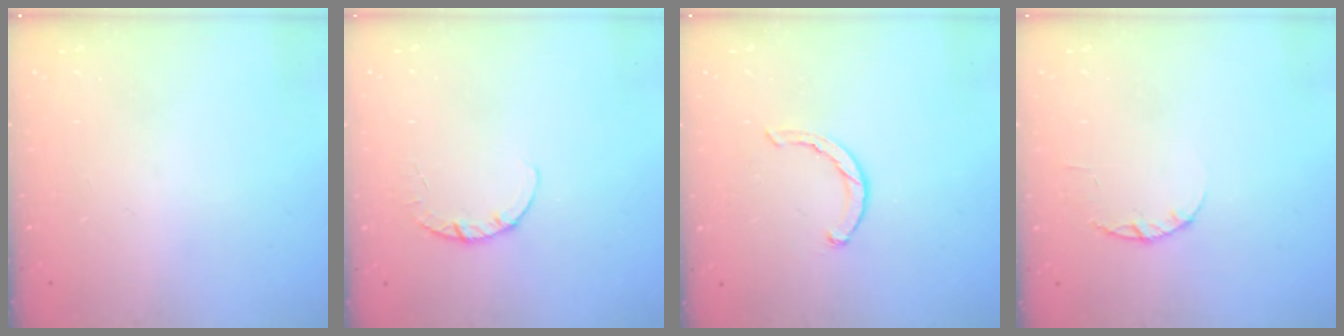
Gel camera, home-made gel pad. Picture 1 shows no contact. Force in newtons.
{"total": 2.7, "press": 2.7, "slide": 0.4}
{"total": 2.3, "press": 2.3, "slide": 0.4}
{"total": 2.4, "press": 2.3, "slide": 0.4}